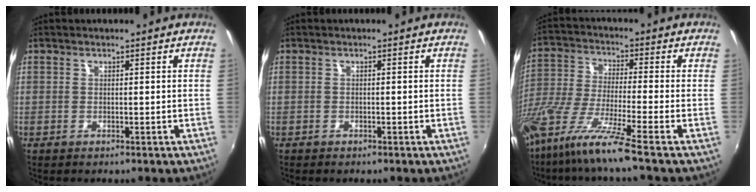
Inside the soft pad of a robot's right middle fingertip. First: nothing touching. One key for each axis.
{"total": 0.7, "fx": -0.6, "fy": 0.4, "fz": 0.1, "tx": -0.005, "ty": -0.002, "tz": -0.009}
{"total": 13.9, "fx": -10.1, "fy": -0.9, "fz": 9.5, "tx": -0.187, "ty": -0.041, "tz": -0.193}